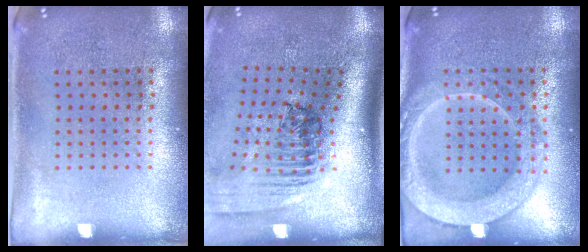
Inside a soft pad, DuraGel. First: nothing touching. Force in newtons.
{"total": 2.6, "press": 1.7, "slide": 1.9}
{"total": 2.2, "press": 2.2, "slide": 0.3}